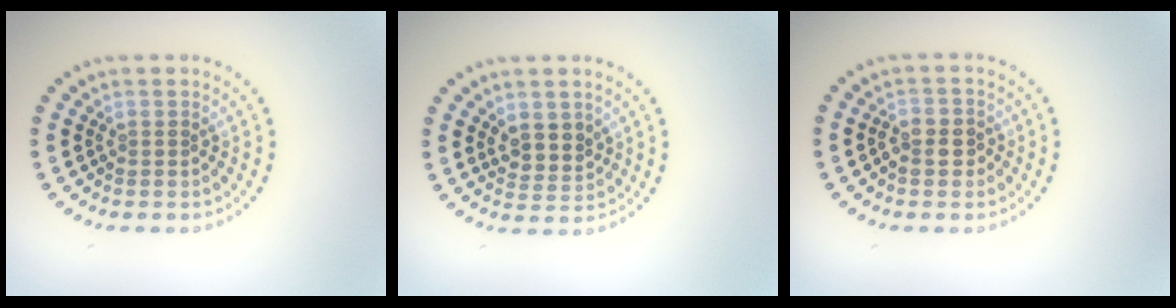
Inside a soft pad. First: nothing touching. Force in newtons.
{"total": 2.4, "press": 2.3, "slide": 0.9}
{"total": 1.9, "press": 1.9, "slide": 0.5}